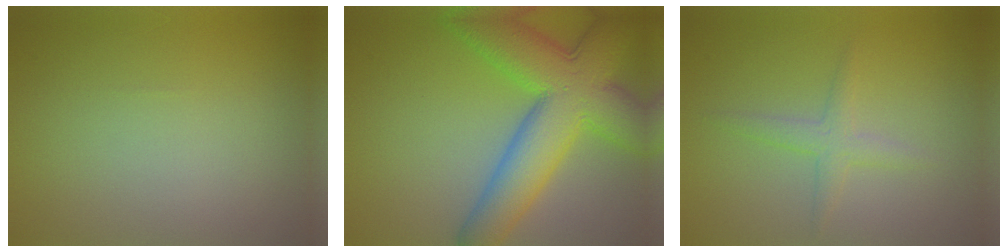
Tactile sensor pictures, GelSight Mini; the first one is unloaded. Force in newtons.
{"total": 10.8, "press": 10.8, "slide": 0.4}
{"total": 1.8, "press": 1.8, "slide": 0.1}